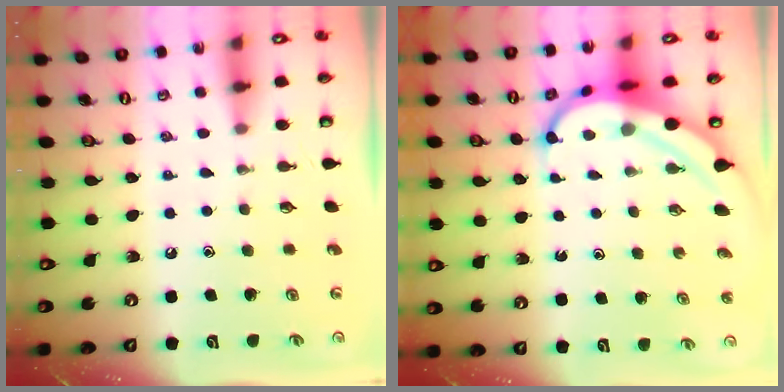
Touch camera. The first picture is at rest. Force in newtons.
{"total": 6.7, "press": 6.7, "slide": 0.7}